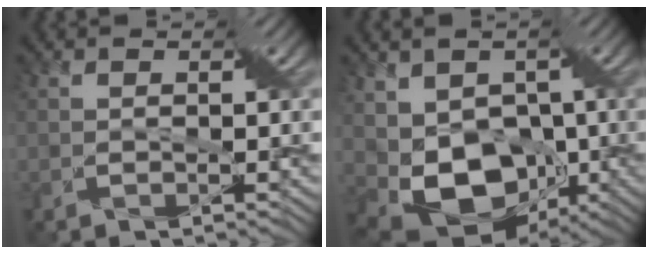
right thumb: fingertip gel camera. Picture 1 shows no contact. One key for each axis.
{"total": 10.2, "fx": -1.2, "fy": 7.4, "fz": 6.9, "tx": -0.137, "ty": -0.027, "tz": -0.019}